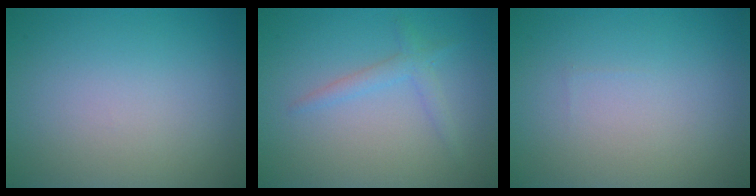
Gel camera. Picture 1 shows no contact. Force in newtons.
{"total": 1.7, "press": 1.7, "slide": 0.1}
{"total": 0.0}